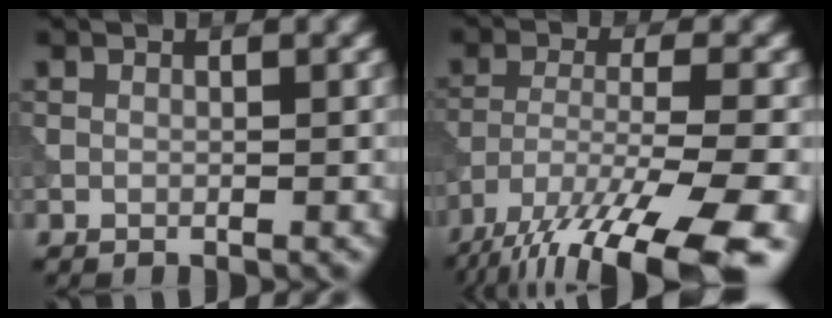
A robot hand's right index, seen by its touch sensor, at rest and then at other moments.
{"total": 14.5, "force": [-10.3, 3.4, 9.5], "torque": [-0.190, -0.038, -0.154]}